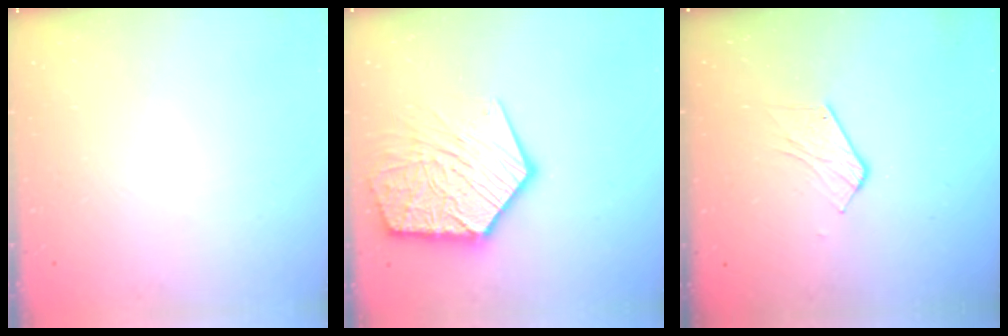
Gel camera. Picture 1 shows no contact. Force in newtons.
{"total": 19.5, "press": 19.3, "slide": 2.1}
{"total": 5.8, "press": 5.8, "slide": 0.5}